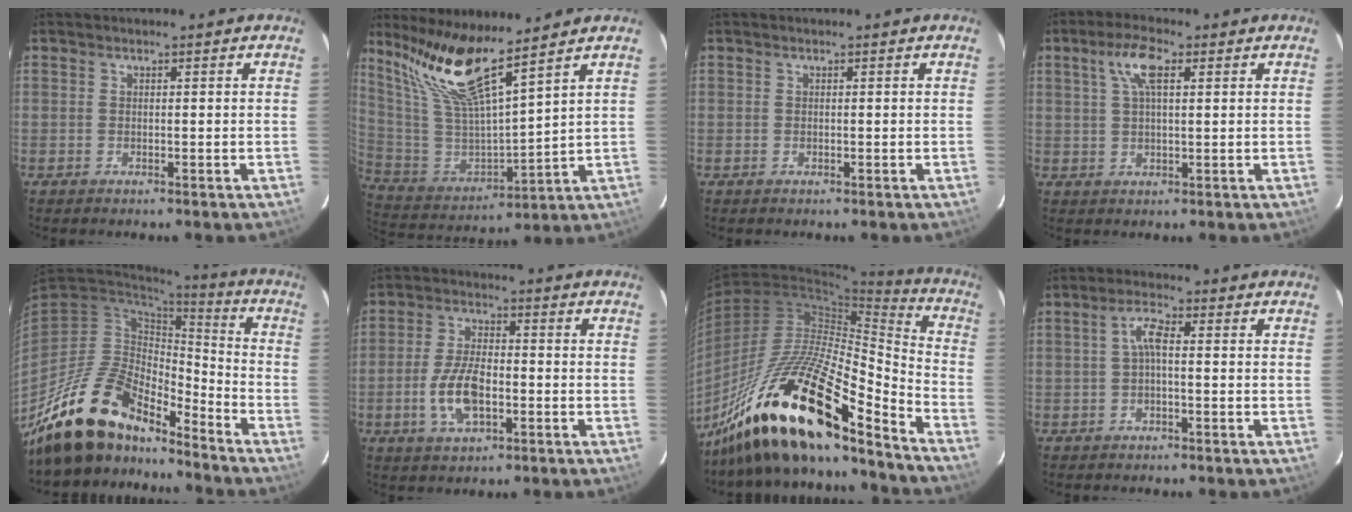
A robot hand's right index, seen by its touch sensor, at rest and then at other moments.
{"total": 15.0, "force": [11.4, 1.4, 9.7], "torque": [-0.179, -0.006, 0.238]}
{"total": 0.0}
{"total": 6.0, "force": [2.4, 2.1, 5.1], "torque": [-0.097, 0.013, 0.046]}
{"total": 18.3, "force": [-15.3, 6.4, 7.7], "torque": [-0.154, 0.005, -0.275]}
{"total": 9.3, "force": [-2.7, 4.4, 7.7], "torque": [-0.161, 0.000, -0.048]}
{"total": 24.7, "force": [-17.7, 5.8, 16.2], "torque": [-0.300, -0.023, -0.330]}
{"total": 3.2, "force": [-0.3, 0.9, 3.1], "torque": [-0.063, 0.011, -0.005]}